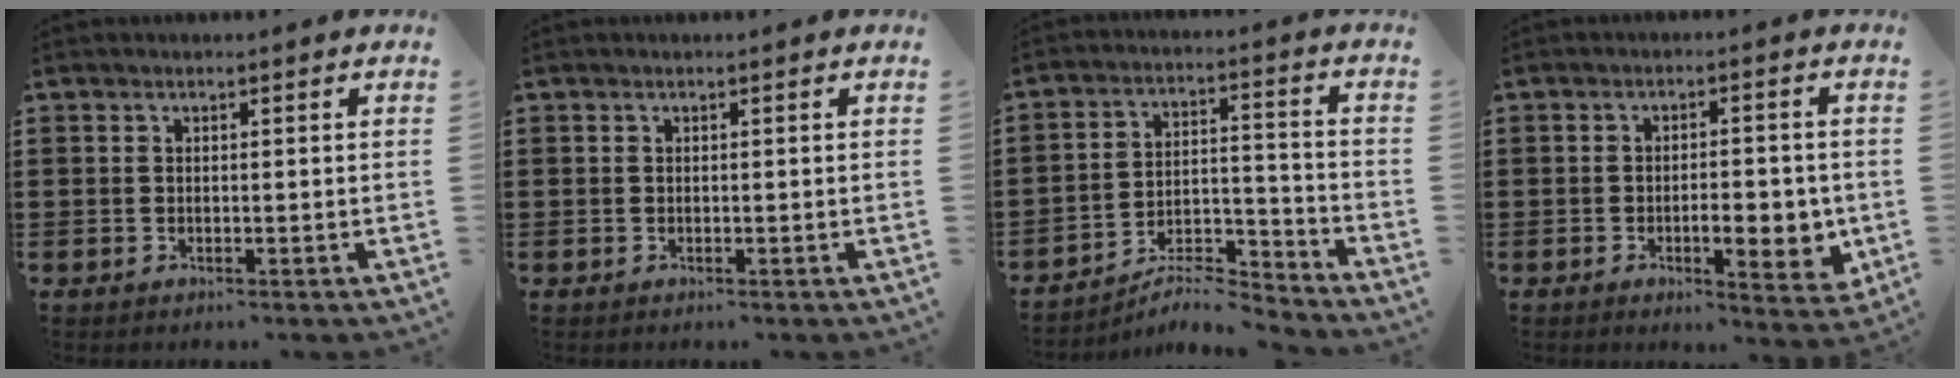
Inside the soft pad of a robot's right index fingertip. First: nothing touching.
{"total": 0.0}
{"total": 7.0, "force": [-6.5, 1.1, 2.3], "torque": [-0.031, 0.014, -0.124]}
{"total": 6.3, "force": [-1.4, 2.5, 5.6], "torque": [-0.079, -0.001, -0.025]}